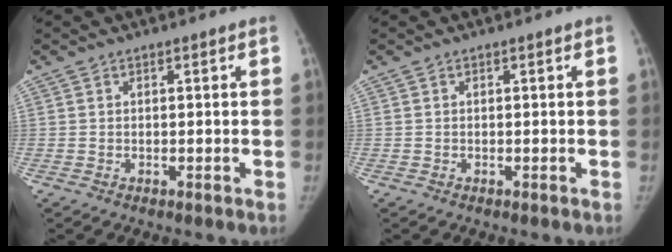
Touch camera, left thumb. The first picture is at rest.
{"total": 0.0}